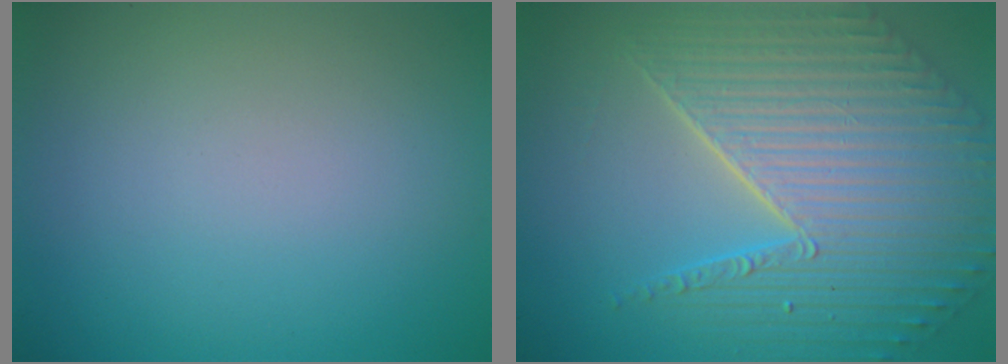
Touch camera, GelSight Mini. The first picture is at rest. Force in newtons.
{"total": 8.1, "press": 6.1, "slide": 5.3}